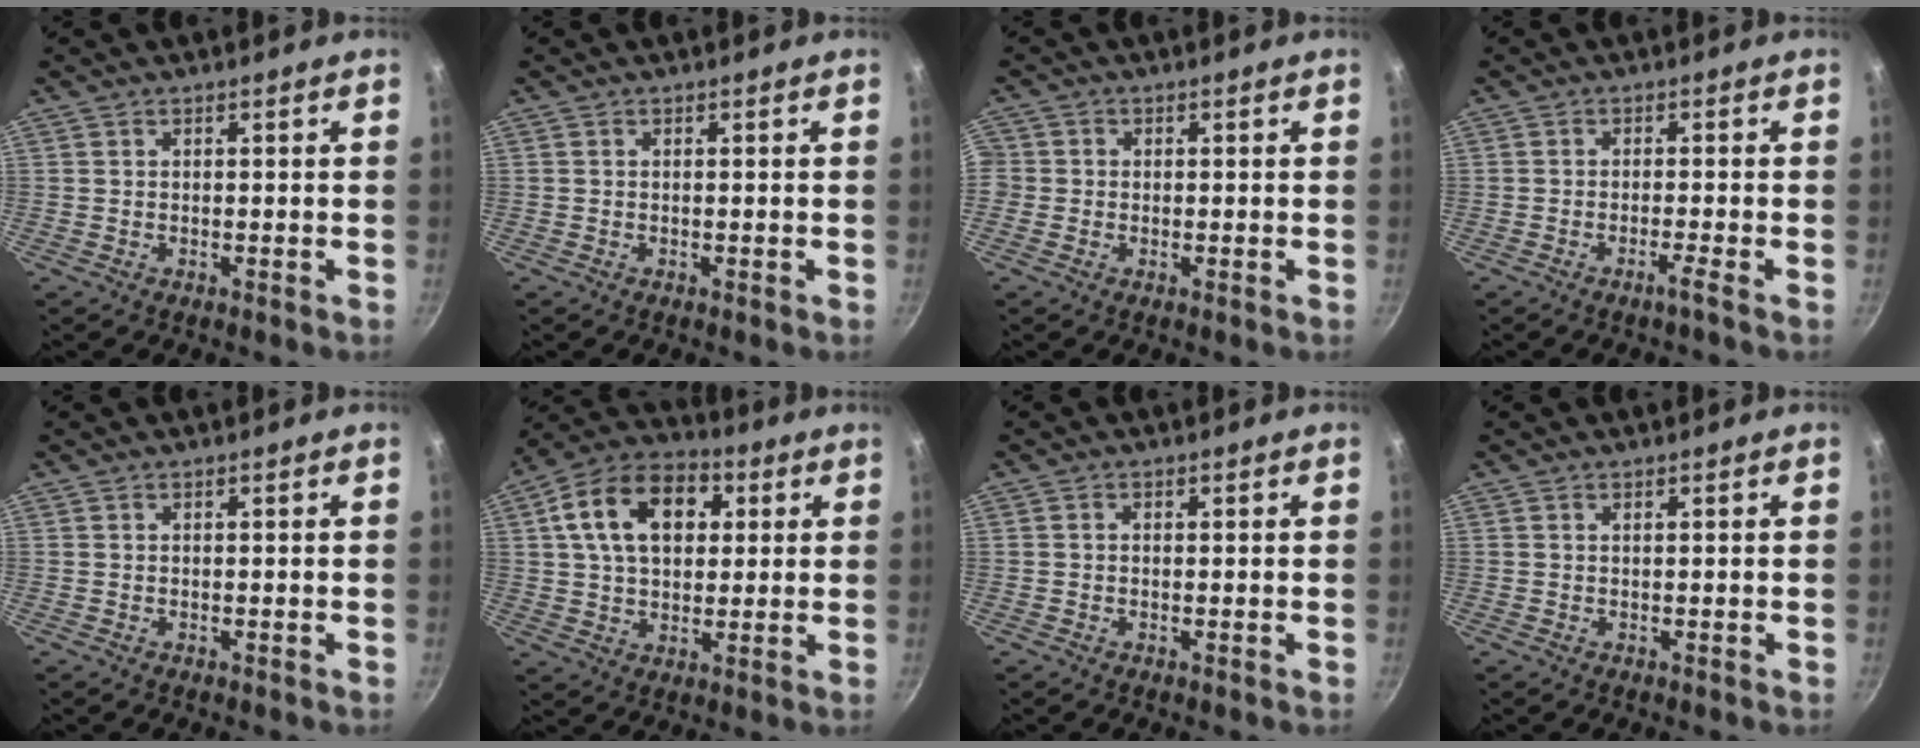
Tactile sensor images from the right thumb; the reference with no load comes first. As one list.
[{"total": 0.0}, {"total": 2.4, "force": [-0.6, 2.3, 0.5], "torque": [-0.001, 0.008, -0.015]}, {"total": 2.0, "force": [-1.3, -0.6, 1.4], "torque": [-0.034, 0.009, -0.023]}, {"total": 0.0}, {"total": 16.5, "force": [4.4, 11.1, 11.3], "torque": [-0.168, 0.018, 0.059]}, {"total": 0.5, "force": [0.0, 0.4, 0.3], "torque": [-0.005, 0.004, 0.000]}, {"total": 0.0}]